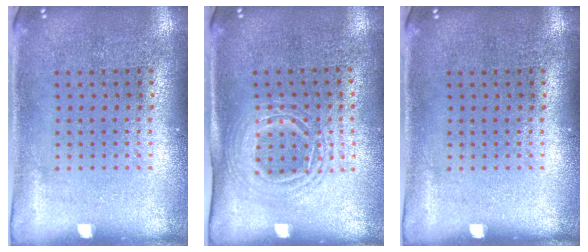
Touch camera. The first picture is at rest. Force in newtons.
{"total": 1.5, "press": 1.3, "slide": 0.9}
{"total": 0.0}